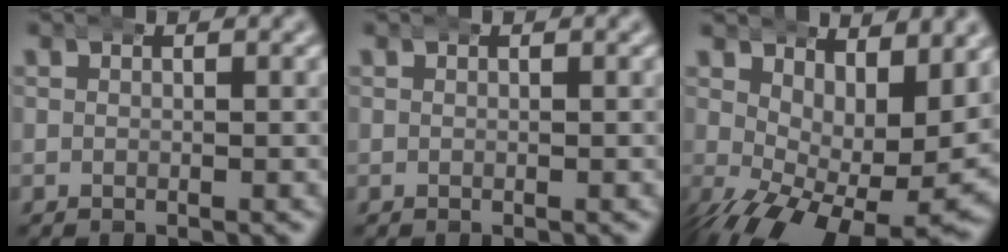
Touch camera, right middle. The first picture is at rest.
{"total": 0.0}
{"total": 8.5, "force": [-1.1, 4.0, 7.4], "torque": [-0.109, -0.043, 0.003]}